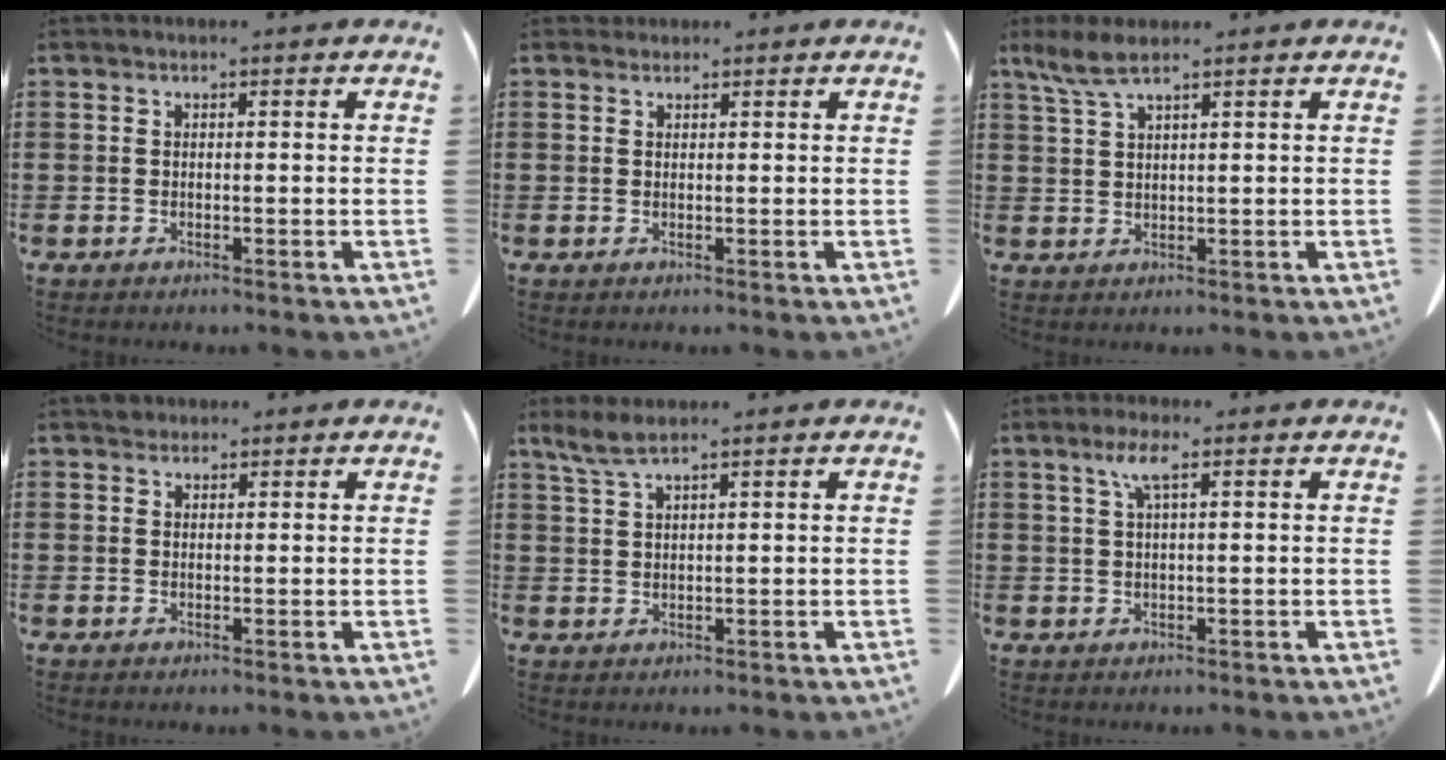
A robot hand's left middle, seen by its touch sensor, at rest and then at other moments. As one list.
[{"total": 0.9, "force": [0.8, 0.4, 0.0], "torque": [-0.003, 0.001, 0.016]}, {"total": 4.0, "force": [2.7, 0.8, 2.9], "torque": [-0.072, 0.000, 0.047]}, {"total": 1.6, "force": [1.3, 0.8, 0.2], "torque": [-0.001, -0.001, 0.026]}, {"total": 3.4, "force": [2.4, 0.7, 2.3], "torque": [-0.051, 0.001, 0.044]}, {"total": 3.5, "force": [1.6, 0.5, 3.1], "torque": [-0.065, 0.007, 0.025]}]